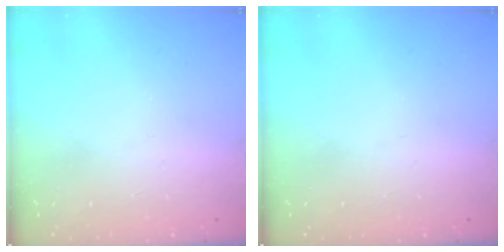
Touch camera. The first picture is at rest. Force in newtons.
{"total": 0.0}